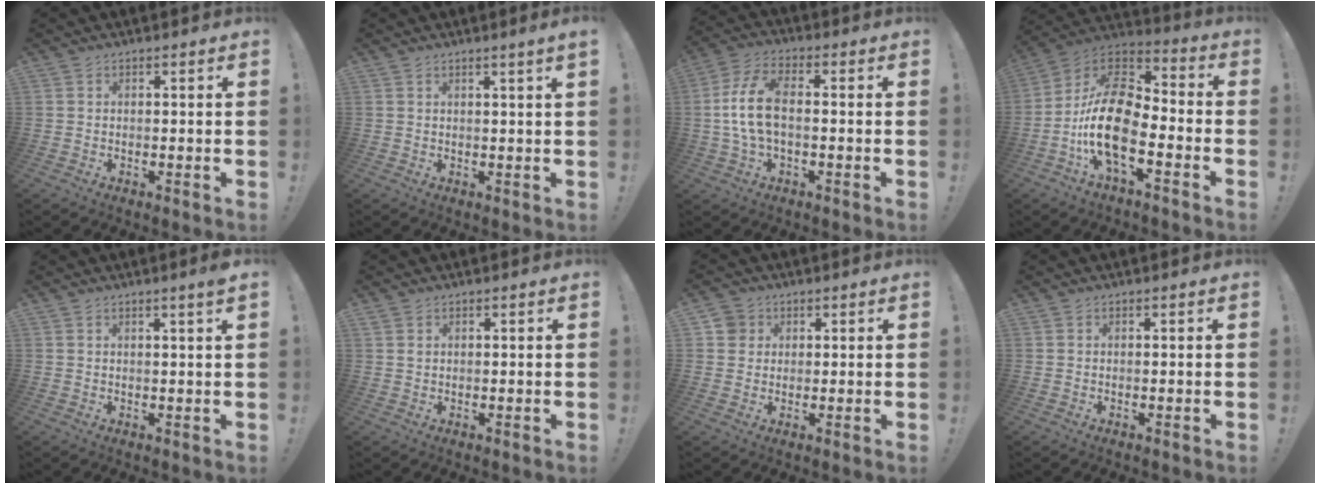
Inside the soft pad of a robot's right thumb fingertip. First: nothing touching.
{"total": 2.0, "force": [1.1, -0.6, 1.5], "torque": [-0.027, -0.003, 0.018]}
{"total": 11.1, "force": [-0.3, 5.6, 9.6], "torque": [-0.209, 0.009, -0.002]}
{"total": 19.2, "force": [-6.0, 9.7, 15.4], "torque": [-0.316, 0.031, -0.097]}
{"total": 2.2, "force": [1.3, -0.4, 1.7], "torque": [-0.027, -0.008, 0.019]}
{"total": 0.8, "force": [0.5, 0.6, 0.3], "torque": [-0.001, -0.002, 0.008]}
{"total": 3.7, "force": [1.4, 3.3, 0.8], "torque": [-0.008, 0.001, 0.025]}
{"total": 0.0}